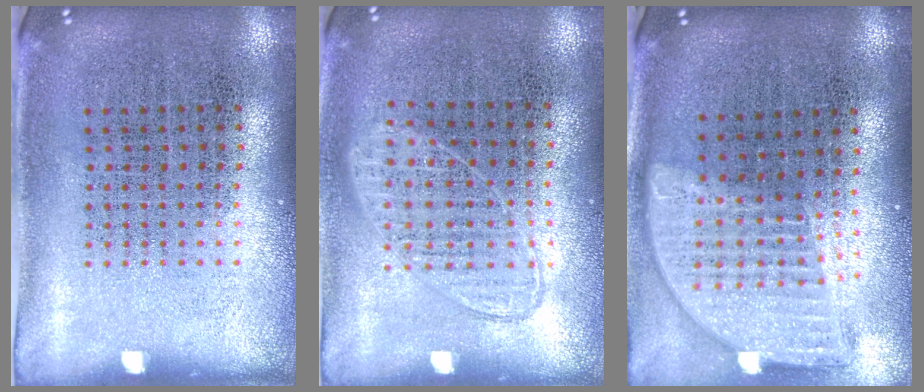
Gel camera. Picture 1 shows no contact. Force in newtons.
{"total": 1.0, "press": 0.9, "slide": 0.4}
{"total": 1.9, "press": 1.5, "slide": 1.1}